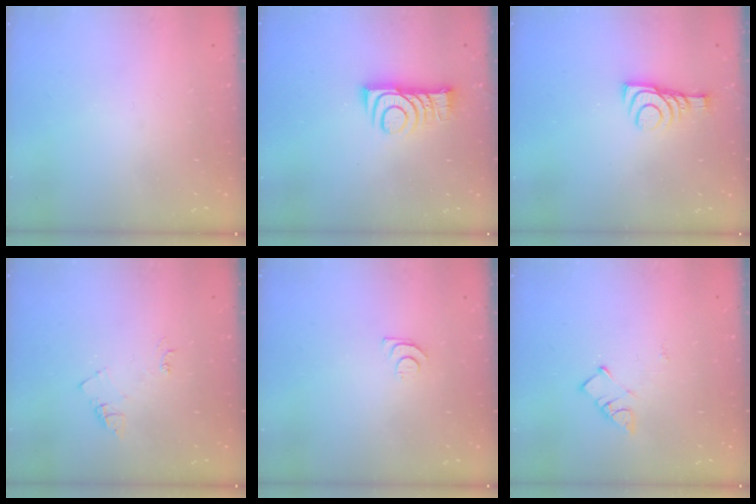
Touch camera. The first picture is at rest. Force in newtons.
{"total": 9.3, "press": 9.3, "slide": 0.7}
{"total": 9.2, "press": 9.2, "slide": 0.2}
{"total": 5.5, "press": 5.5, "slide": 0.6}
{"total": 4.1, "press": 4.1, "slide": 0.5}
{"total": 3.6, "press": 3.5, "slide": 0.4}